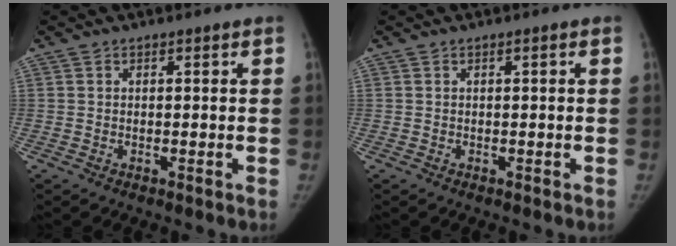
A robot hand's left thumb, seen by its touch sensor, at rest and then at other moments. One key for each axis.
{"total": 0.0}